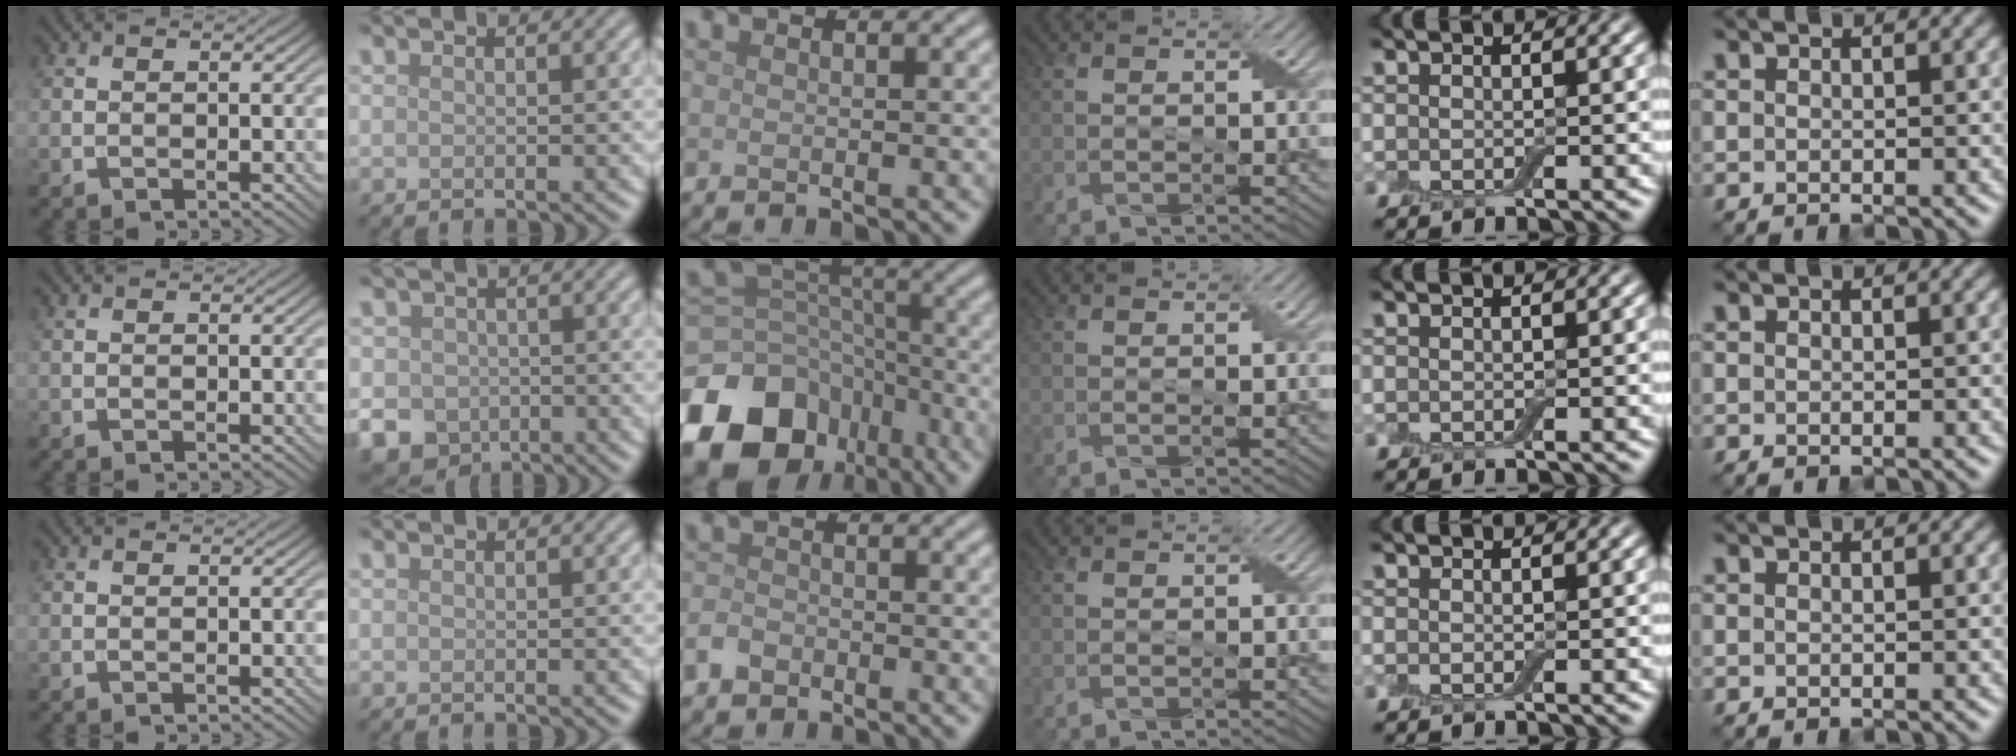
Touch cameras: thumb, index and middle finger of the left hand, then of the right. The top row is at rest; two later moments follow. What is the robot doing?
{"motion": "fold", "object": "aluminum foil"}